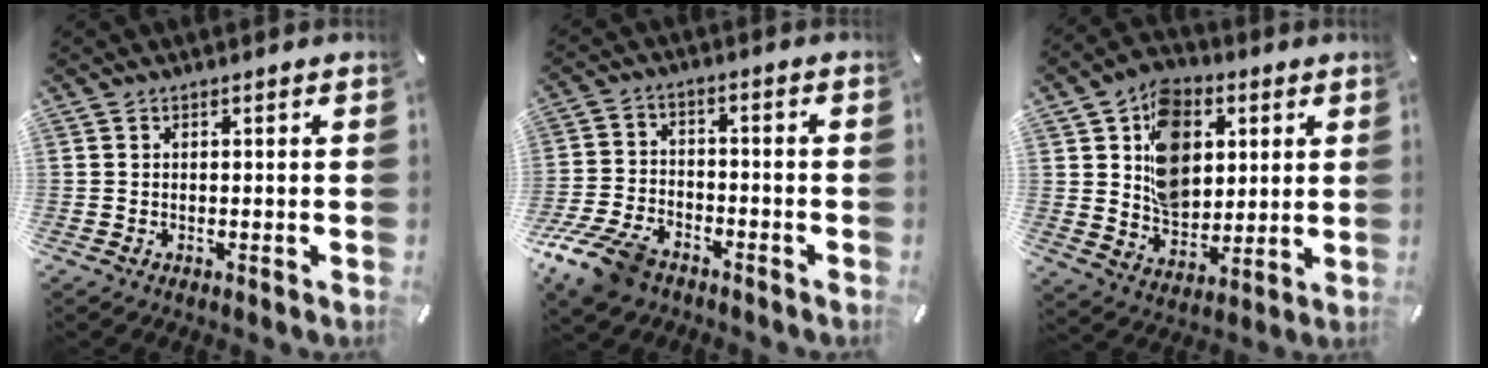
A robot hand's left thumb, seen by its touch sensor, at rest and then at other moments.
{"total": 10.5, "force": [-7.3, 5.7, 5.0], "torque": [-0.101, 0.038, -0.136]}
{"total": 14.3, "force": [3.6, 11.7, 7.4], "torque": [-0.126, -0.001, 0.074]}